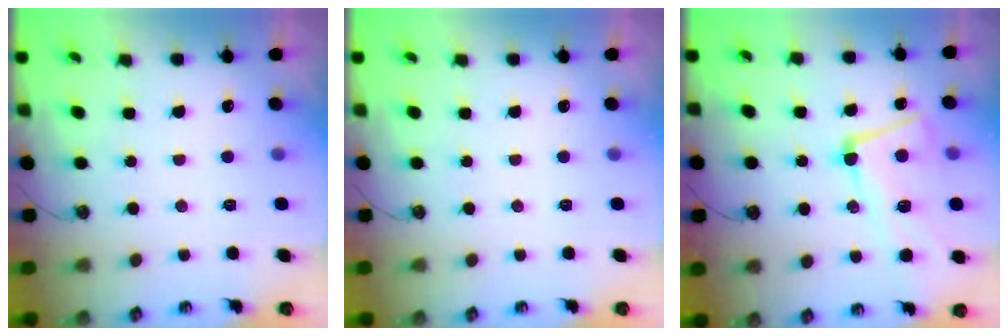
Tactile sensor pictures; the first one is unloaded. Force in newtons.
{"total": 0.0}
{"total": 10.2, "press": 9.9, "slide": 2.5}